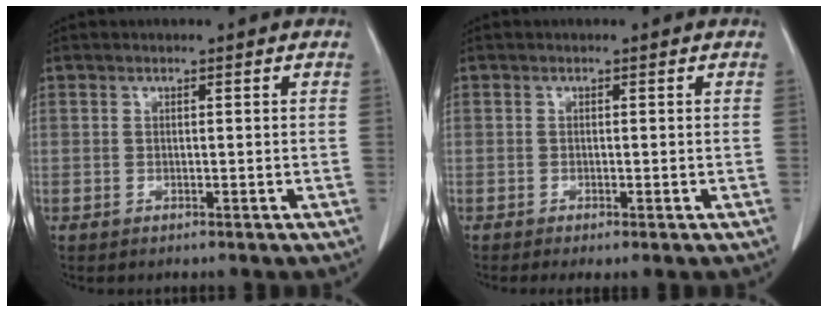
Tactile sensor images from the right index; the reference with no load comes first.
{"total": 1.5, "force": [-0.8, 0.3, 1.2], "torque": [-0.019, -0.005, -0.011]}